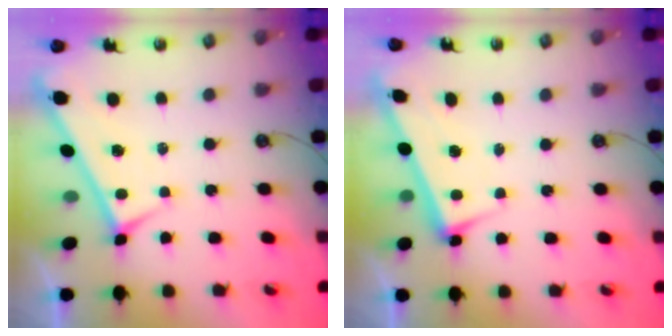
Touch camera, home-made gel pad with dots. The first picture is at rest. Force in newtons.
{"total": 2.7, "press": 2.6, "slide": 0.7}